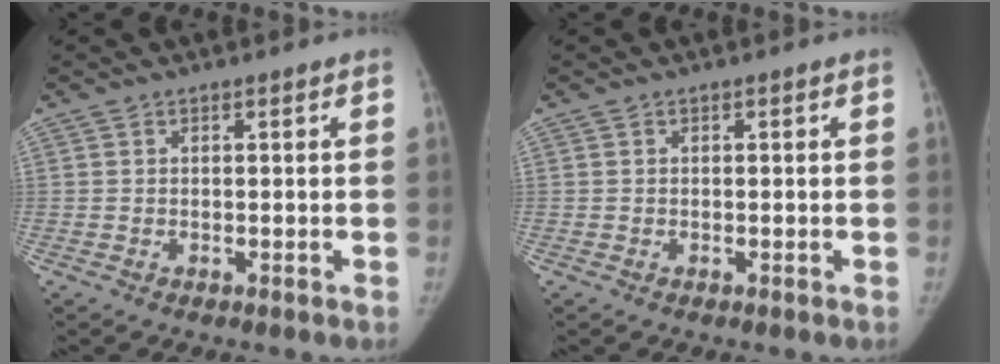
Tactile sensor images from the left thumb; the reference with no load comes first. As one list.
[{"total": 0.0}]